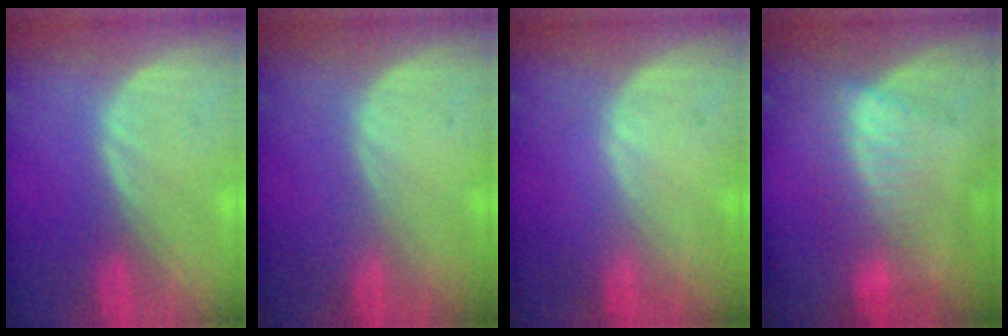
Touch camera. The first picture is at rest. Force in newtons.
{"total": 0.0}
{"total": 0.0}
{"total": 6.9, "press": 6.3, "slide": 2.7}